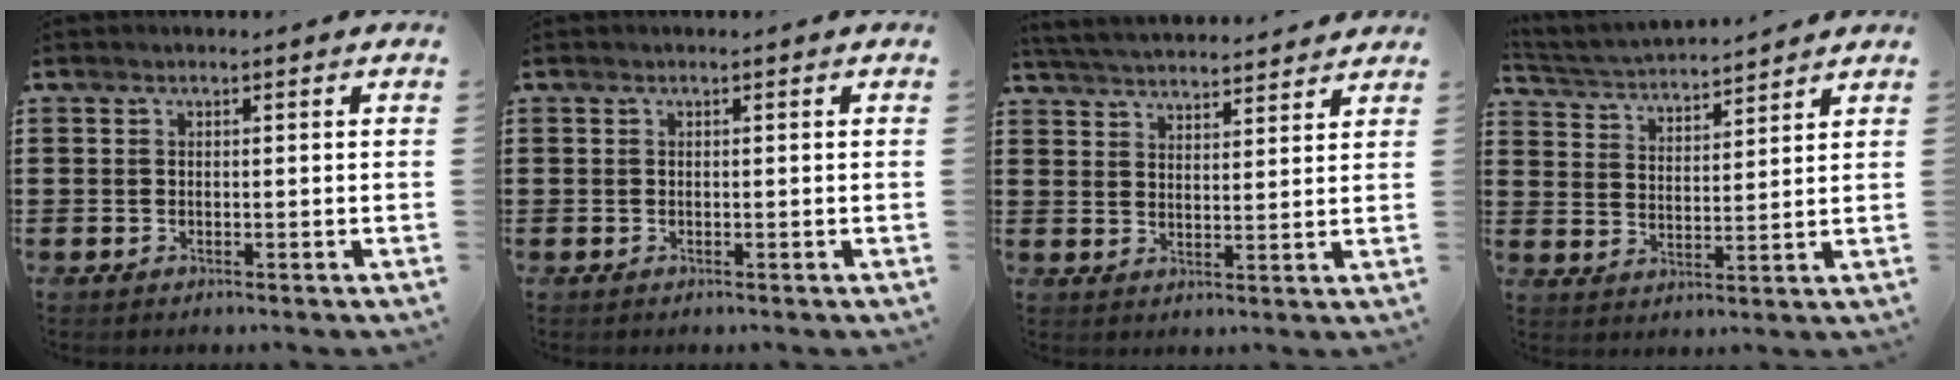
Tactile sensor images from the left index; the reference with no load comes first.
{"total": 0.0}
{"total": 4.3, "force": [4.2, 0.1, 0.5], "torque": [-0.027, -0.023, 0.074]}
{"total": 3.6, "force": [3.6, 0.1, 0.3], "torque": [-0.027, -0.021, 0.058]}